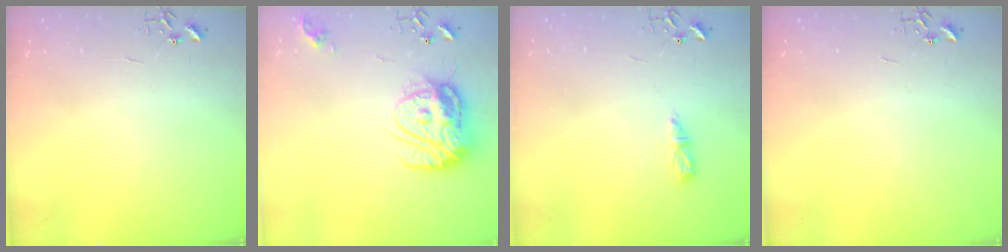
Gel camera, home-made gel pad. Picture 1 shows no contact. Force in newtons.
{"total": 15.4, "press": 15.3, "slide": 1.6}
{"total": 5.6, "press": 5.5, "slide": 0.7}
{"total": 0.0}